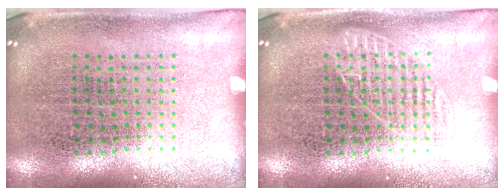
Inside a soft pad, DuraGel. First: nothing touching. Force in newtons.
{"total": 1.8, "press": 1.7, "slide": 0.4}